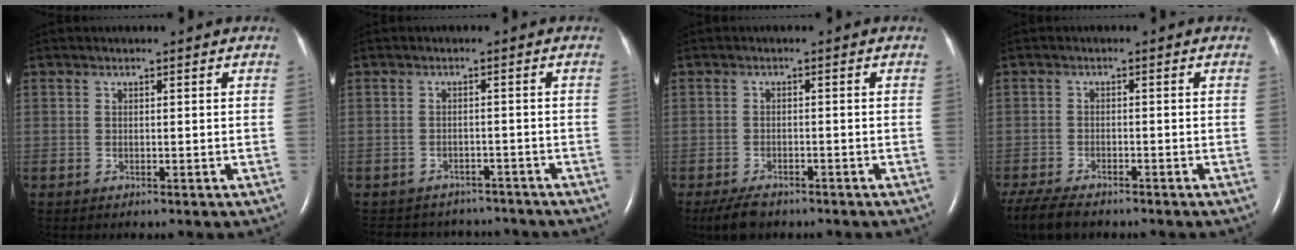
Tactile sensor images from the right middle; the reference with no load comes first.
{"total": 7.8, "force": [-7.3, 2.6, 0.5], "torque": [-0.011, 0.012, -0.086]}
{"total": 4.9, "force": [-3.9, 1.9, 2.3], "torque": [-0.048, -0.008, -0.063]}
{"total": 6.6, "force": [-5.5, 1.8, 3.3], "torque": [-0.061, -0.018, -0.094]}